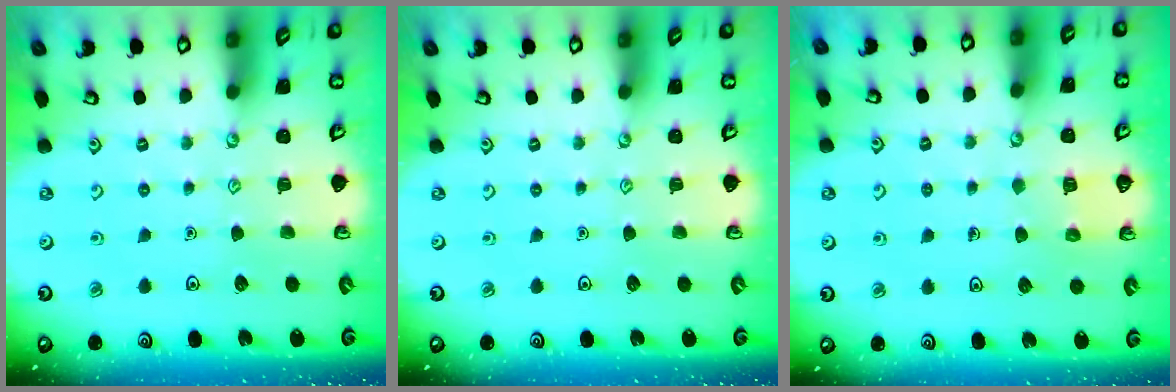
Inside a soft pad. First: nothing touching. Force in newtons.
{"total": 0.0}
{"total": 3.8, "press": 3.8, "slide": 0.4}